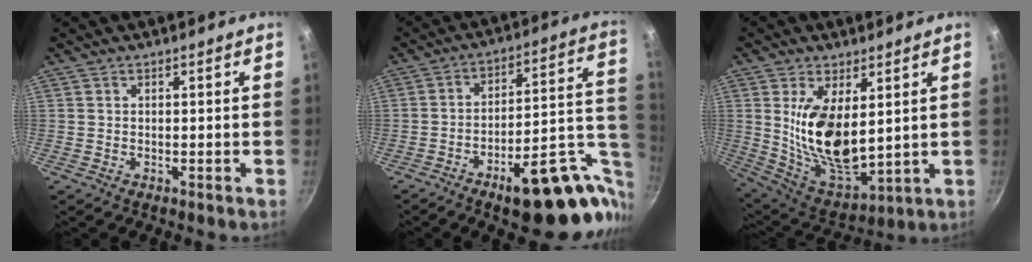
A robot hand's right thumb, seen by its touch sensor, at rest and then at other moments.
{"total": 23.4, "force": [-9.0, 9.3, 19.5], "torque": [-0.211, 0.039, -0.122]}
{"total": 15.9, "force": [3.3, 8.0, 13.3], "torque": [-0.230, -0.042, 0.079]}